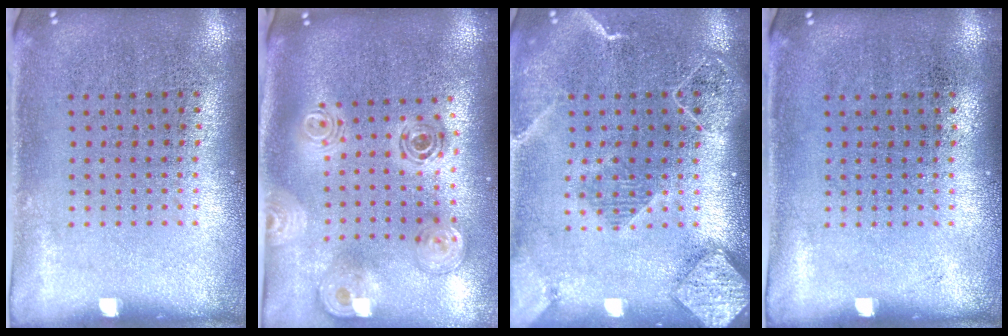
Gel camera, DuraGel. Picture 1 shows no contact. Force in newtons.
{"total": 1.7, "press": 1.5, "slide": 0.8}
{"total": 2.3, "press": 2.0, "slide": 1.1}
{"total": 0.0}